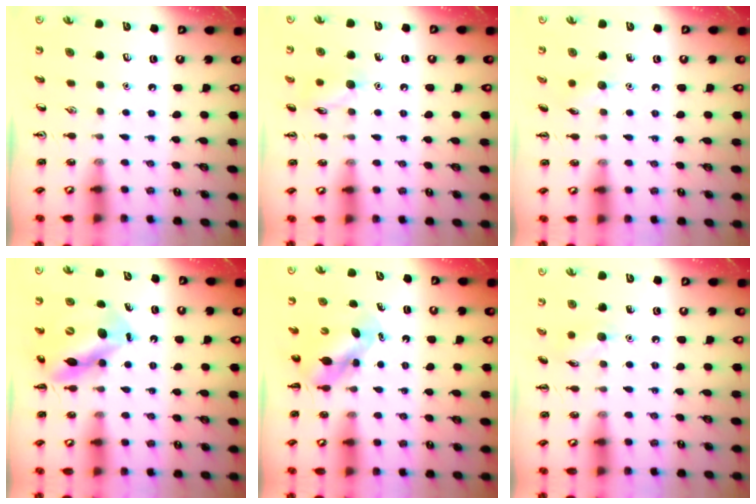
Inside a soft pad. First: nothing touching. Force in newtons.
{"total": 7.7, "press": 7.7, "slide": 1.0}
{"total": 5.6, "press": 5.4, "slide": 1.7}
{"total": 11.4, "press": 11.0, "slide": 3.0}
{"total": 5.7, "press": 5.6, "slide": 0.7}
{"total": 6.6, "press": 6.4, "slide": 1.5}